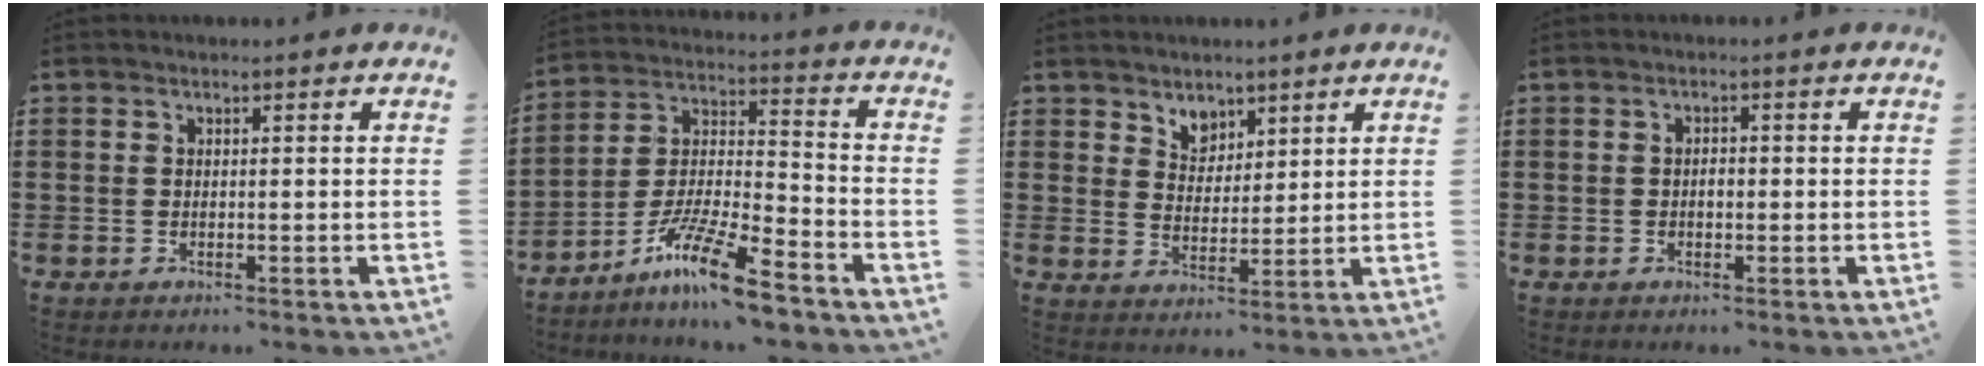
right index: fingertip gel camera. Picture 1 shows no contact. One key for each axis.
{"total": 11.6, "fx": -9.1, "fy": 1.0, "fz": 7.1, "tx": -0.137, "ty": 0.015, "tz": -0.178}
{"total": 4.0, "fx": 3.1, "fy": 2.5, "fz": 0.2, "tx": -0.019, "ty": 0.007, "tz": 0.059}
{"total": 1.4, "fx": -0.3, "fy": 0.7, "fz": 1.2, "tx": -0.024, "ty": 0.001, "tz": -0.005}